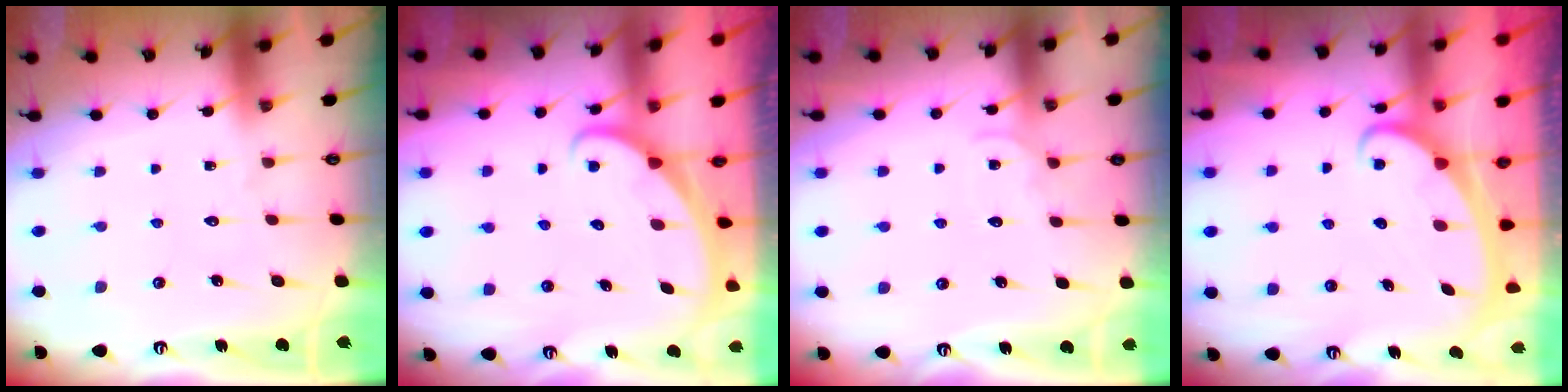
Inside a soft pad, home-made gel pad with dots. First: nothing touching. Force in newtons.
{"total": 1.8, "press": 1.8, "slide": 0.1}
{"total": 5.9, "press": 5.9, "slide": 0.5}
{"total": 2.4, "press": 2.4, "slide": 0.3}